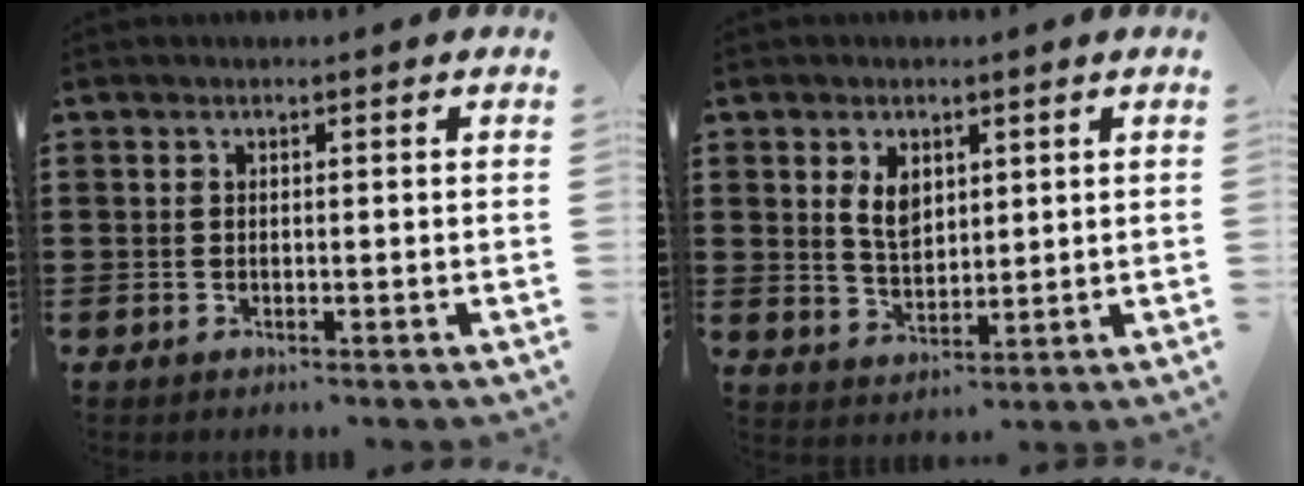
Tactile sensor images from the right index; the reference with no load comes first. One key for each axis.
{"total": 4.4, "fx": 1.8, "fy": 2.8, "fz": 2.9, "tx": -0.058, "ty": 0.006, "tz": 0.030}